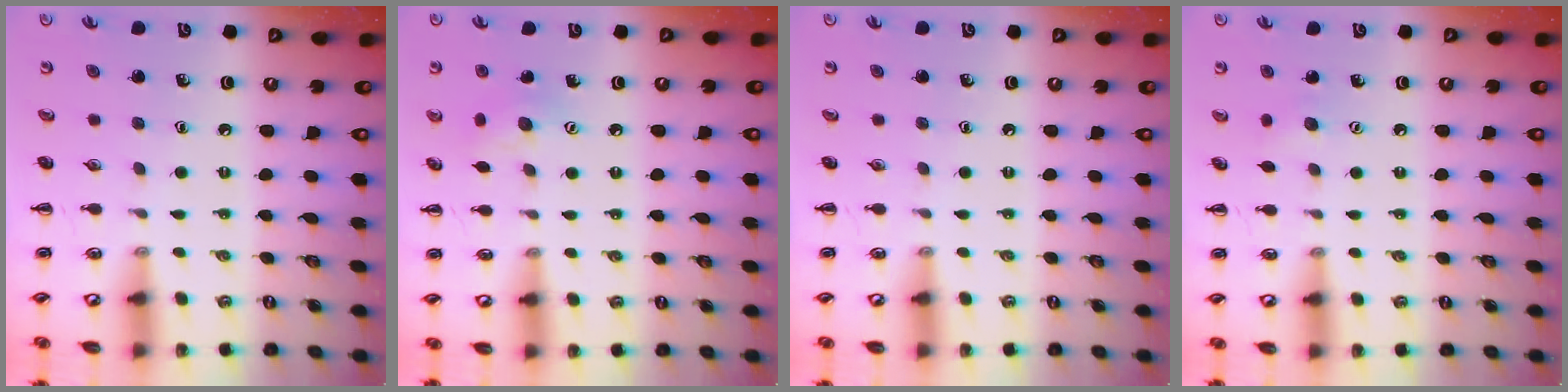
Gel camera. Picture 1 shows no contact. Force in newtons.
{"total": 6.7, "press": 6.6, "slide": 1.2}
{"total": 0.0}
{"total": 3.8, "press": 3.6, "slide": 0.9}